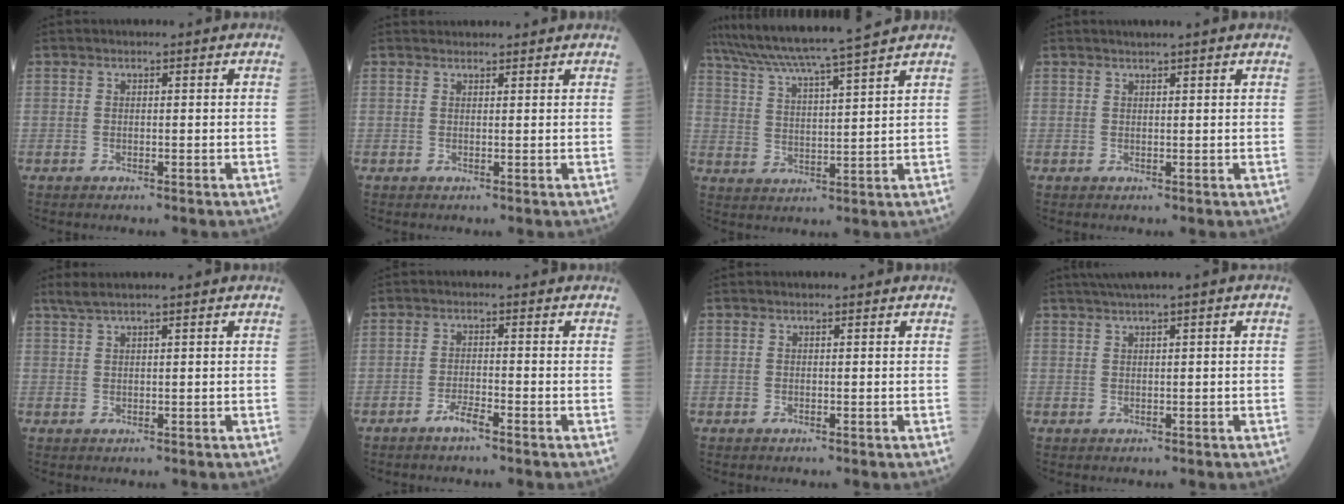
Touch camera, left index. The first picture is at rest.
{"total": 3.6, "force": [3.5, 0.7, 0.5], "torque": [-0.008, 0.028, 0.045]}
{"total": 14.6, "force": [12.7, -1.1, 7.1], "torque": [-0.131, 0.015, 0.202]}
{"total": 2.3, "force": [1.9, -0.4, 1.1], "torque": [-0.014, 0.014, 0.032]}
{"total": 2.5, "force": [2.0, -0.4, 1.4], "torque": [-0.030, 0.017, 0.044]}
{"total": 2.2, "force": [-1.8, 0.1, 1.3], "torque": [-0.030, -0.003, -0.035]}
{"total": 0.0}
{"total": 3.0, "force": [1.6, -0.4, 2.4], "torque": [-0.049, 0.013, 0.035]}